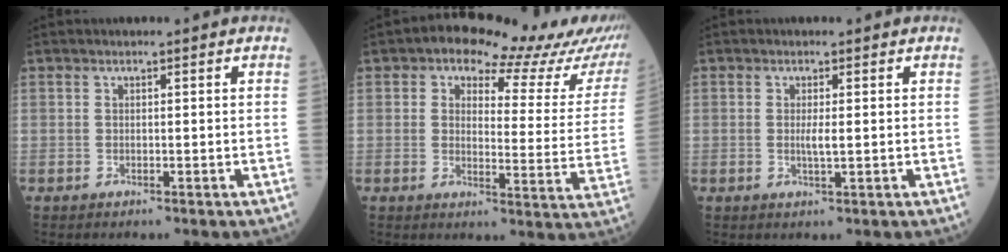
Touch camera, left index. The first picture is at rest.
{"total": 16.2, "force": [14.1, 5.7, 5.7], "torque": [-0.038, -0.023, 0.135]}
{"total": 1.7, "force": [0.1, 0.1, 1.7], "torque": [-0.036, -0.002, 0.002]}